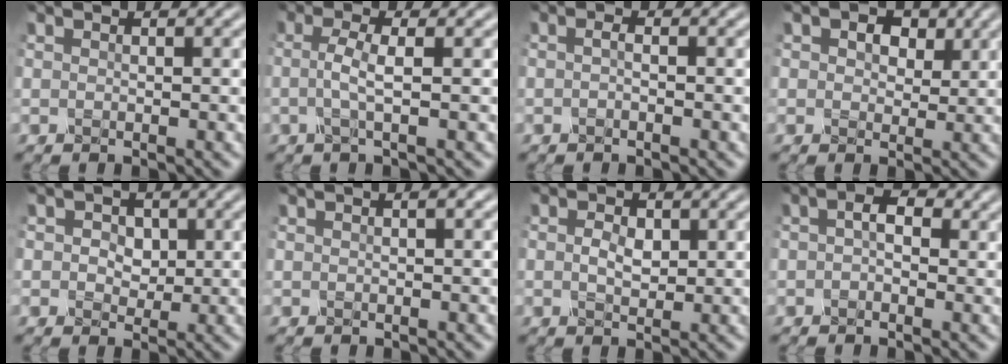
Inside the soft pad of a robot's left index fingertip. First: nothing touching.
{"total": 2.1, "force": [-0.6, 0.3, 2.0], "torque": [-0.043, 0.004, -0.017]}
{"total": 0.7, "force": [-0.5, 0.2, 0.5], "torque": [-0.012, 0.003, -0.014]}
{"total": 4.4, "force": [2.1, 3.0, 2.5], "torque": [-0.047, 0.003, 0.017]}
{"total": 2.7, "force": [0.4, 2.3, 1.5], "torque": [-0.027, 0.005, -0.005]}
{"total": 1.0, "force": [0.3, 0.2, 0.9], "torque": [-0.014, 0.004, 0.003]}
{"total": 1.5, "force": [-0.1, 1.1, 1.1], "torque": [-0.023, -0.003, -0.003]}
{"total": 2.6, "force": [0.3, 1.6, 2.0], "torque": [-0.032, 0.008, -0.004]}